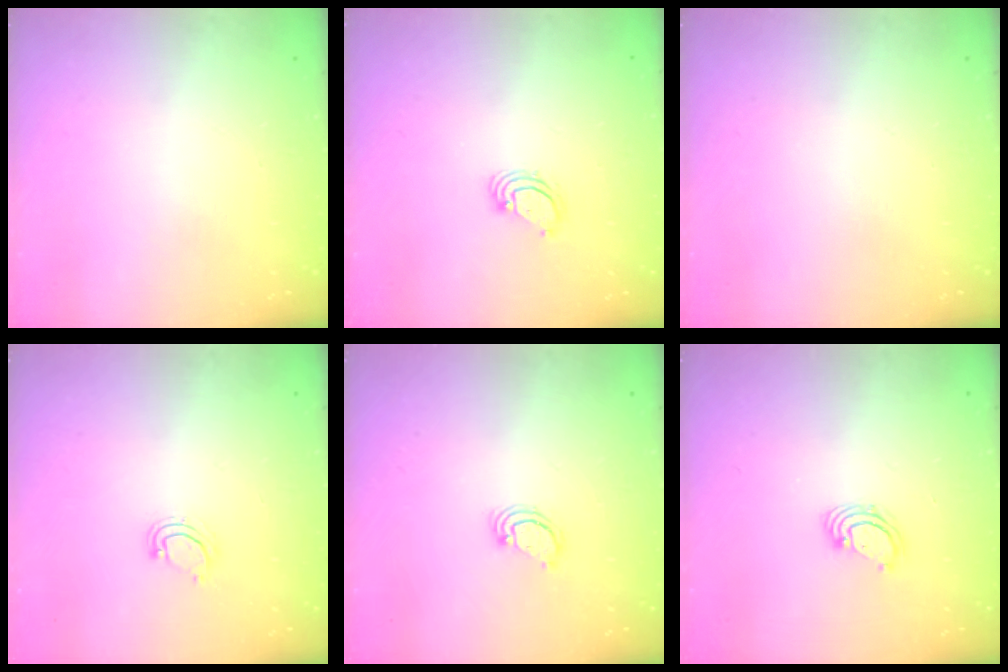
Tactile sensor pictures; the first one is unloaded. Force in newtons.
{"total": 3.0, "press": 3.0, "slide": 0.2}
{"total": 0.0}
{"total": 2.2, "press": 2.2, "slide": 0.1}
{"total": 2.6, "press": 2.6, "slide": 0.3}
{"total": 3.5, "press": 3.5, "slide": 0.2}